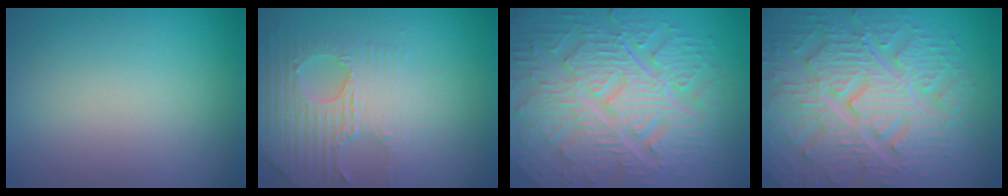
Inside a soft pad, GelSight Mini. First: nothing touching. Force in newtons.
{"total": 4.0, "press": 3.8, "slide": 1.1}
{"total": 10.6, "press": 7.0, "slide": 8.0}
{"total": 9.5, "press": 7.0, "slide": 6.5}